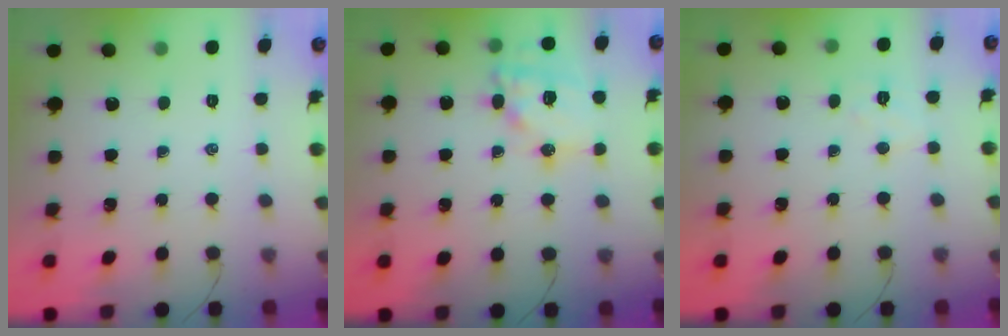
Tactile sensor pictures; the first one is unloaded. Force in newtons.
{"total": 14.0, "press": 13.9, "slide": 2.2}
{"total": 4.5, "press": 4.4, "slide": 0.8}